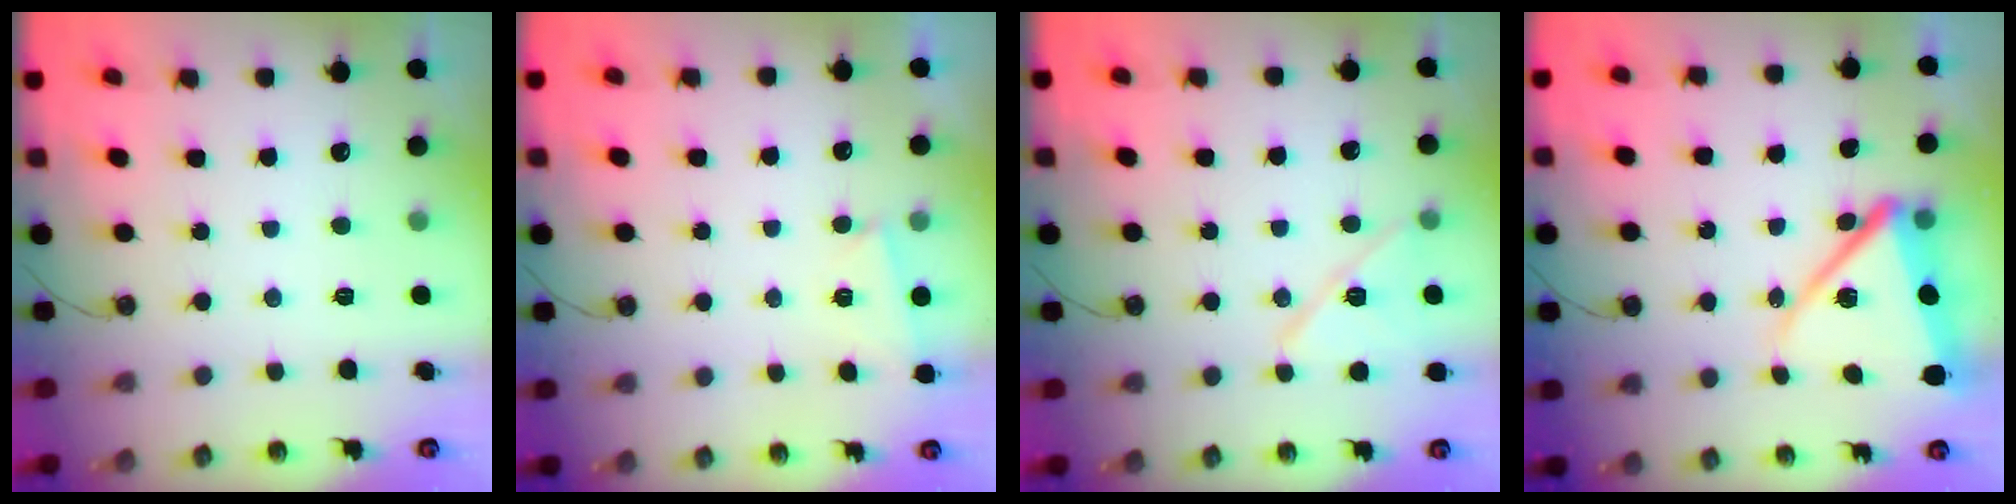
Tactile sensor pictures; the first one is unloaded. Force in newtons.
{"total": 2.1, "press": 2.1, "slide": 0.5}
{"total": 11.7, "press": 11.6, "slide": 0.9}
{"total": 14.9, "press": 14.8, "slide": 1.4}